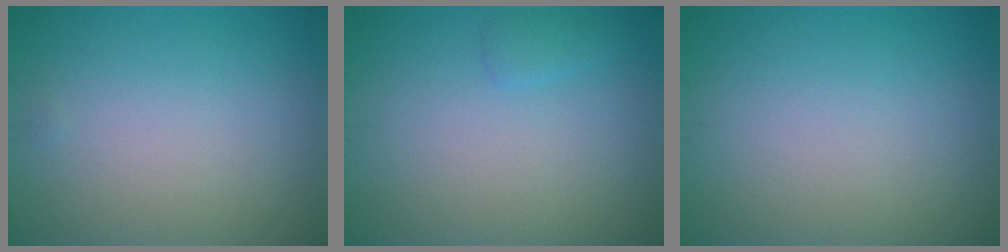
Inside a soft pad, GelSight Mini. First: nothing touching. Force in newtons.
{"total": 0.9, "press": 0.9, "slide": 0.1}
{"total": 0.0}